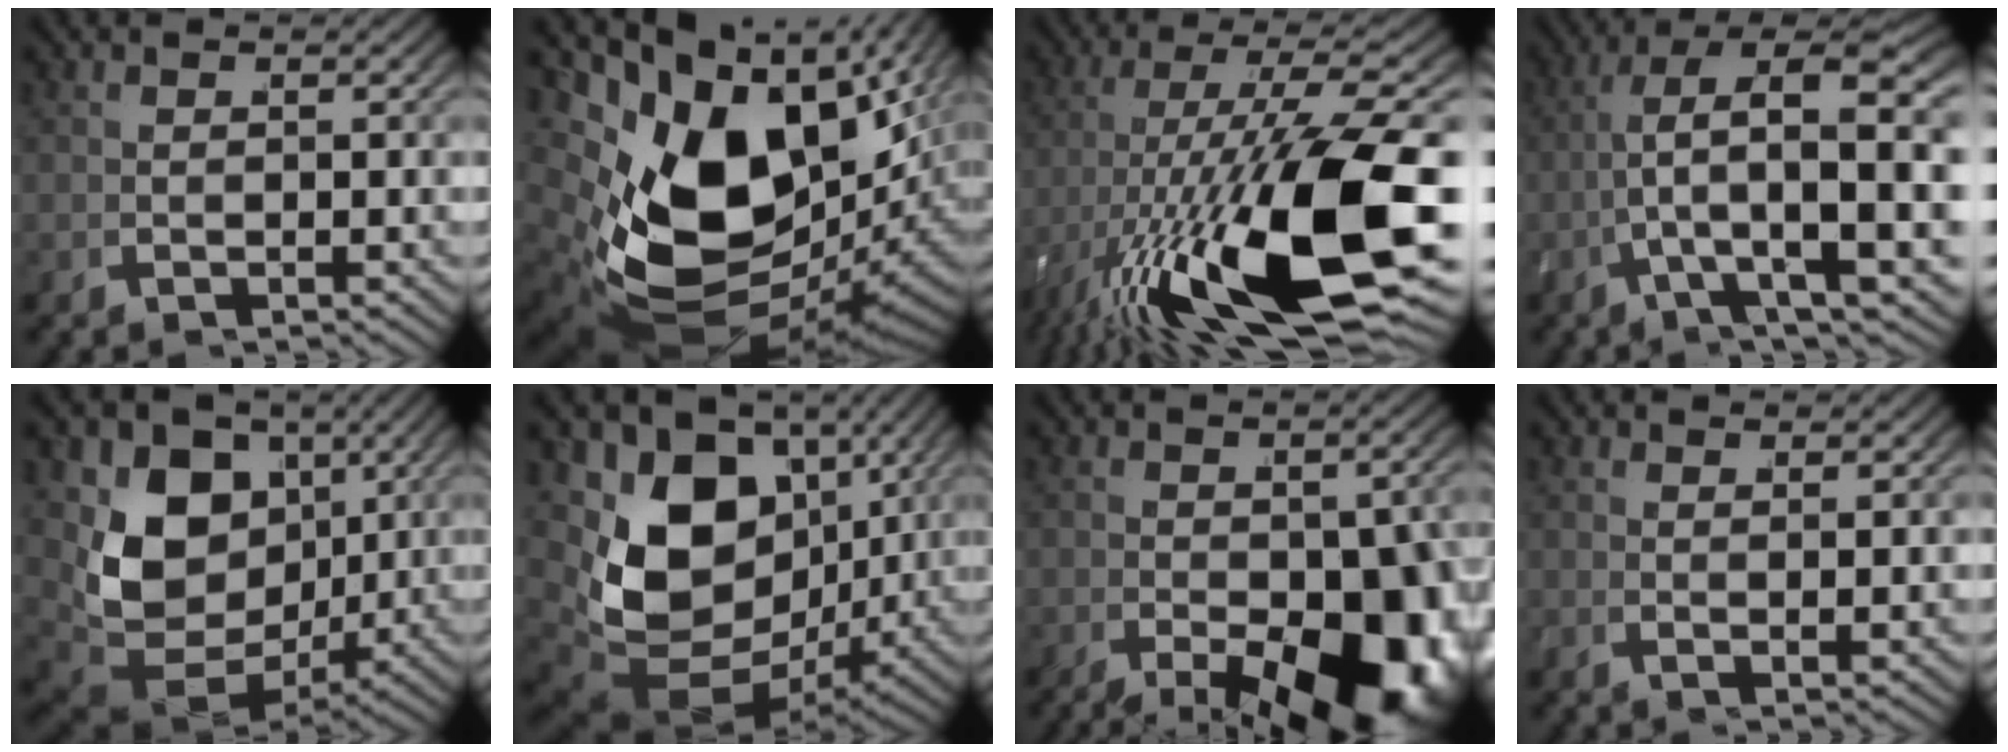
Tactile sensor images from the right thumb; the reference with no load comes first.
{"total": 21.9, "force": [-0.1, 13.8, 17.1], "torque": [-0.317, -0.046, 0.028]}
{"total": 17.3, "force": [-2.8, 7.4, 15.4], "torque": [-0.303, -0.053, 0.000]}
{"total": 11.7, "force": [1.4, 5.1, 10.4], "torque": [-0.173, -0.021, 0.037]}
{"total": 15.8, "force": [0.0, 11.6, 10.8], "torque": [-0.236, -0.063, 0.028]}
{"total": 18.7, "force": [0.3, 13.4, 13.0], "torque": [-0.277, -0.063, 0.031]}
{"total": 14.6, "force": [-4.7, 7.9, 11.3], "torque": [-0.169, -0.063, -0.040]}
{"total": 1.5, "force": [1.1, 0.1, 1.1], "torque": [-0.024, 0.002, 0.019]}